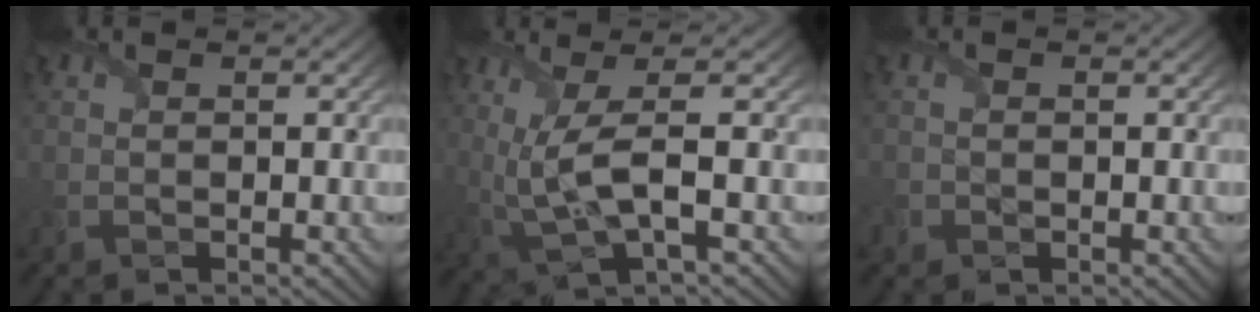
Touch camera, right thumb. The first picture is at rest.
{"total": 6.6, "force": [0.7, 1.3, 6.5], "torque": [-0.146, 0.003, 0.018]}
{"total": 1.0, "force": [-0.5, 0.9, 0.2], "torque": [-0.004, -0.006, -0.010]}